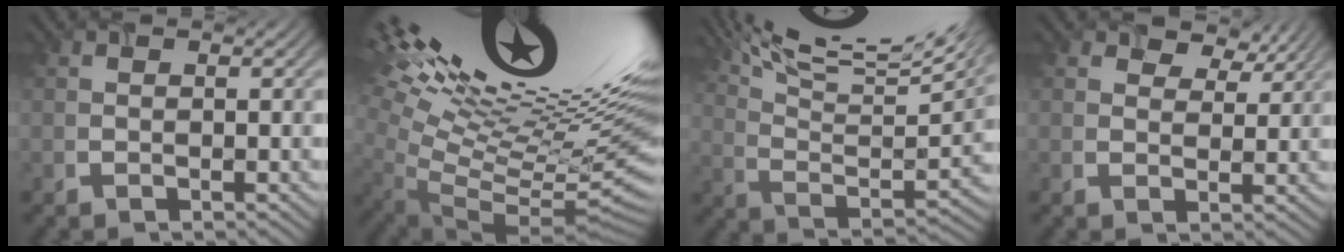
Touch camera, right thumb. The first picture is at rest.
{"total": 19.5, "force": [8.0, 5.5, 16.9], "torque": [-0.238, 0.030, 0.147]}
{"total": 16.7, "force": [11.2, 3.8, 11.9], "torque": [-0.225, 0.020, 0.164]}
{"total": 3.6, "force": [2.2, 2.3, 1.7], "torque": [-0.027, 0.001, 0.035]}